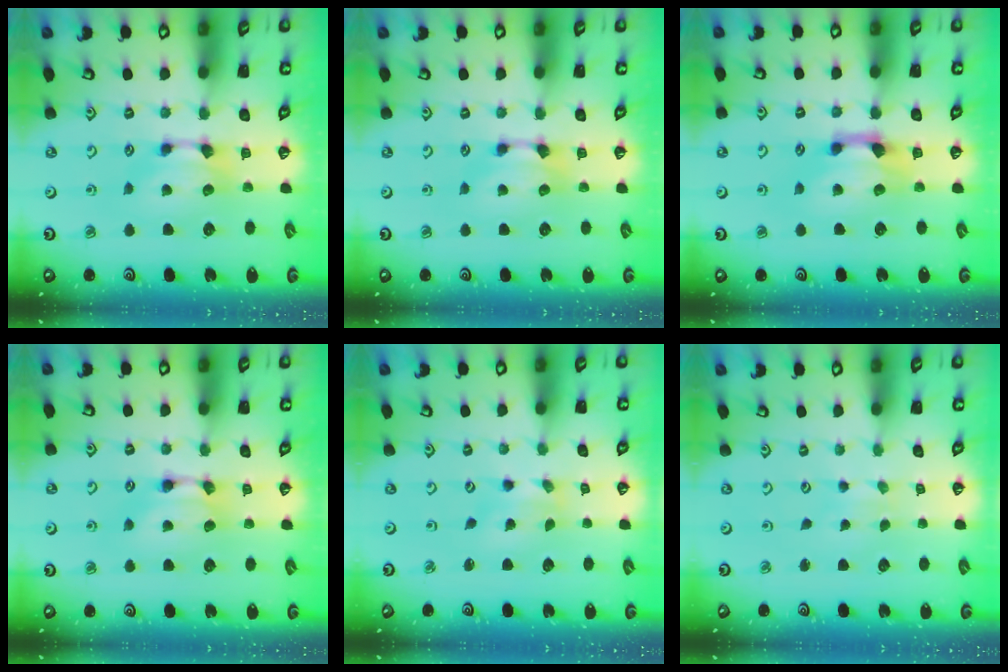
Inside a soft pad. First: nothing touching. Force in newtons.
{"total": 0.0}
{"total": 1.5, "press": 0.6, "slide": 1.4}
{"total": 1.5, "press": 1.5, "slide": 0.2}
{"total": 2.6, "press": 2.5, "slide": 0.9}
{"total": 4.3, "press": 4.3, "slide": 0.1}